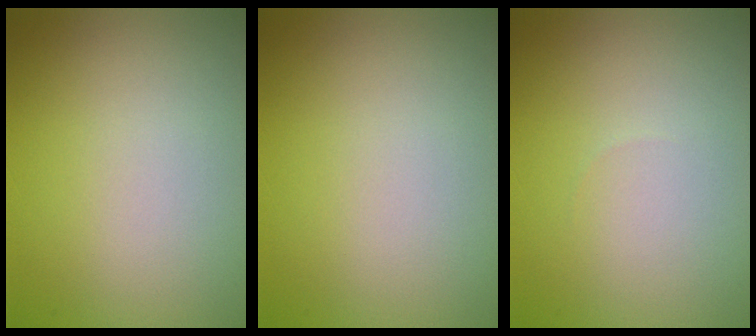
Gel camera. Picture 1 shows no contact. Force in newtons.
{"total": 0.0}
{"total": 0.0}